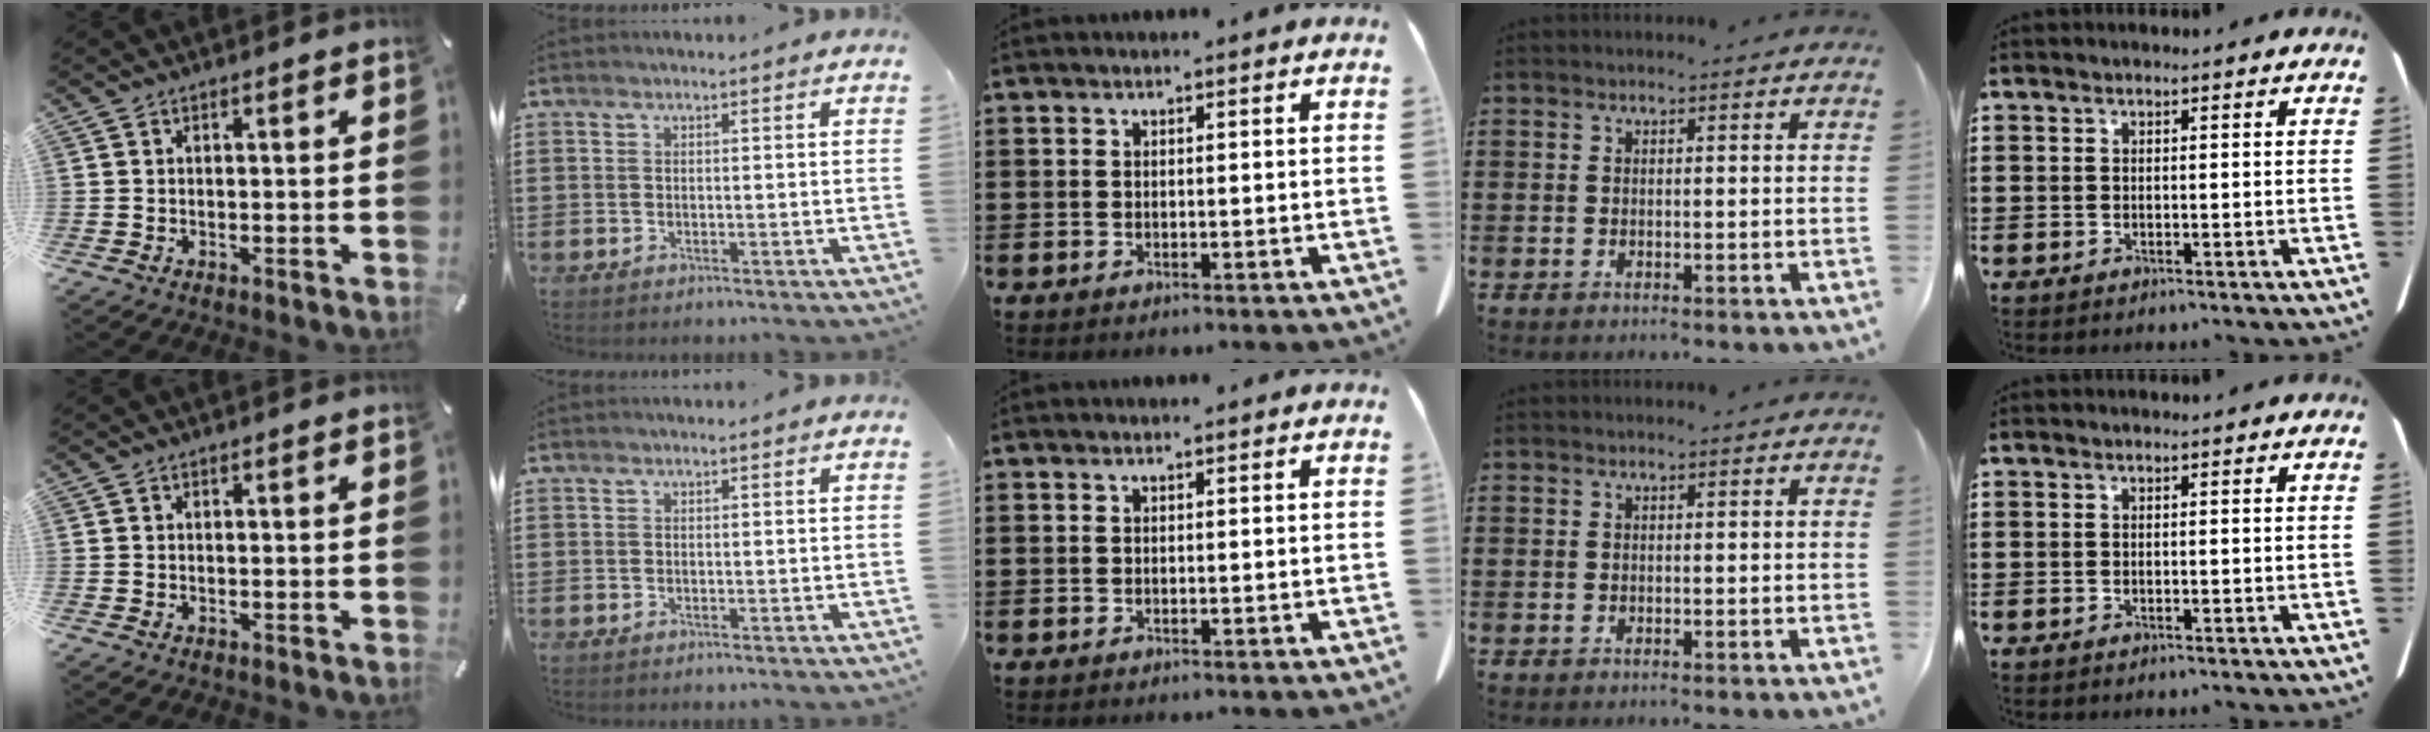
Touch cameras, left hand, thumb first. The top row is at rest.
{}